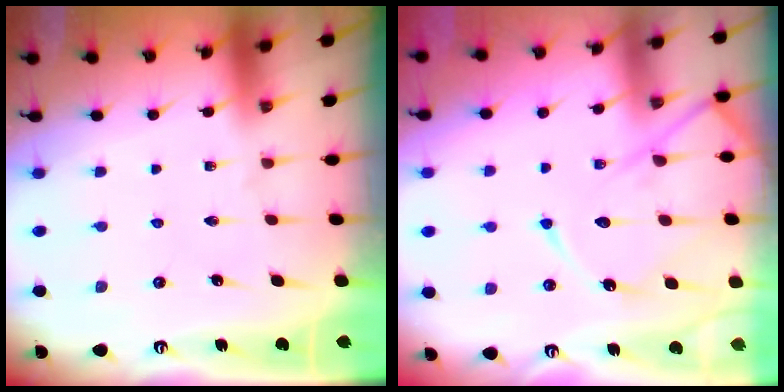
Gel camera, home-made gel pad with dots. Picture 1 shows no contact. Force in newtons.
{"total": 12.5, "press": 12.5, "slide": 0.8}